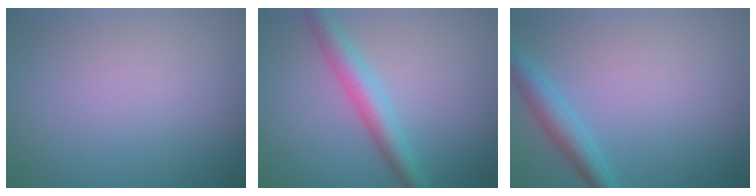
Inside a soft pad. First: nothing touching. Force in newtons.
{"total": 3.8, "press": 3.8, "slide": 0.1}
{"total": 2.8, "press": 2.8, "slide": 0.1}